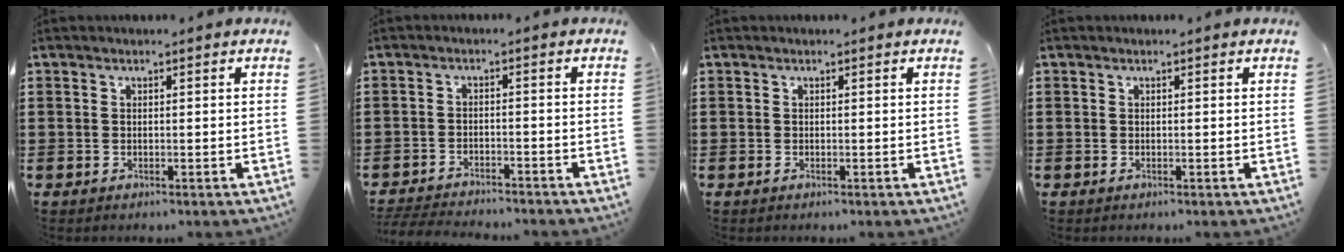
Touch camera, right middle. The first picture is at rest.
{"total": 3.6, "force": [-3.6, 0.3, 0.4], "torque": [-0.016, -0.003, -0.077]}
{"total": 0.0}
{"total": 0.0}